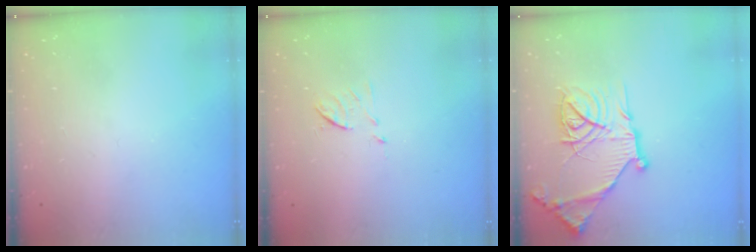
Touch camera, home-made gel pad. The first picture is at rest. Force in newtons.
{"total": 6.0, "press": 5.9, "slide": 0.6}
{"total": 20.2, "press": 20.1, "slide": 1.9}